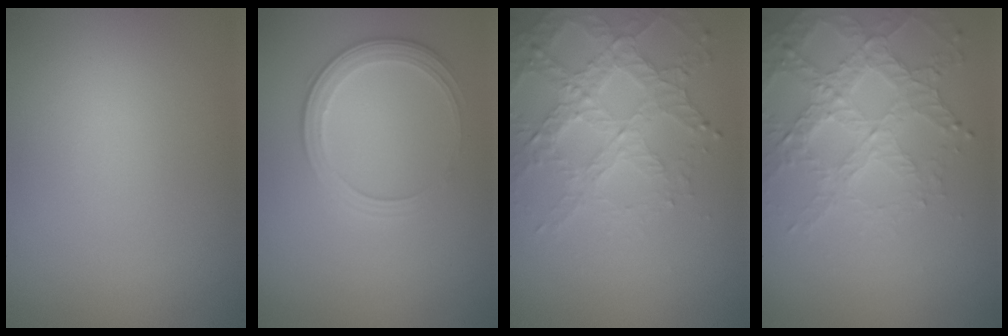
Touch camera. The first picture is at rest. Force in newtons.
{"total": 2.8, "press": 2.7, "slide": 0.8}
{"total": 4.7, "press": 4.1, "slide": 2.3}
{"total": 4.7, "press": 4.1, "slide": 2.3}